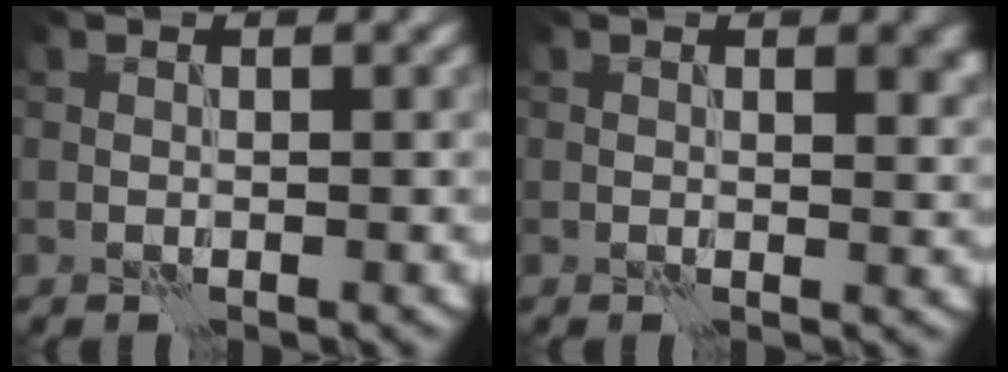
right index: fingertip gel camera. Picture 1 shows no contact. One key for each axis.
{"total": 2.2, "fx": 0.7, "fy": 1.0, "fz": 1.8, "tx": -0.019, "ty": -0.001, "tz": 0.012}